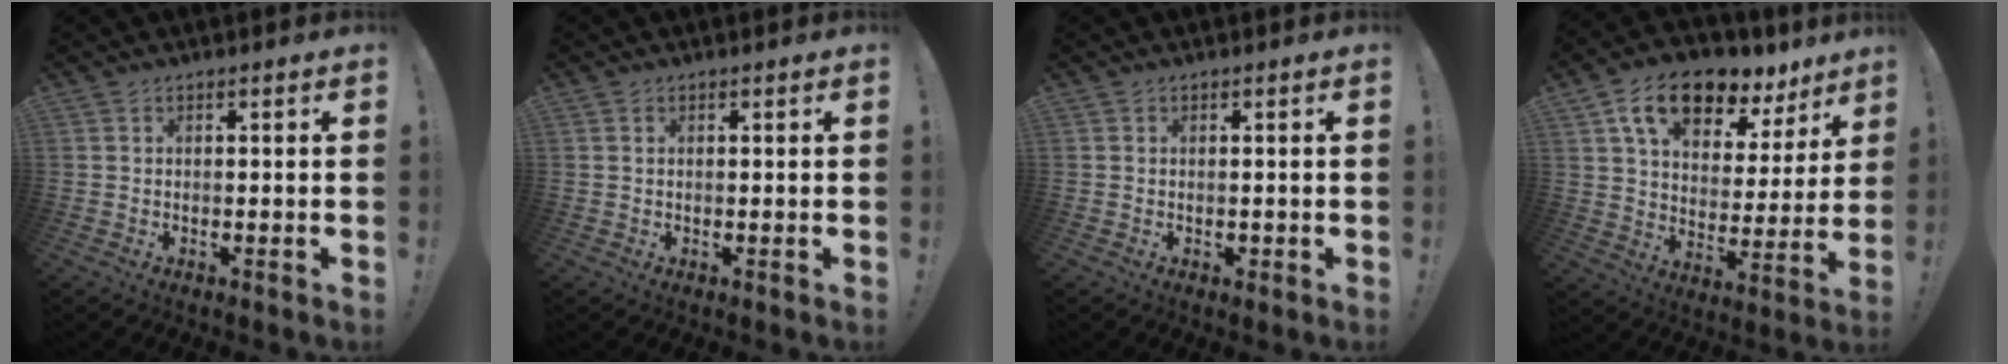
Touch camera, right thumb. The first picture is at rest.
{"total": 0.5, "force": [0.3, 0.3, 0.3], "torque": [-0.008, 0.003, 0.007]}
{"total": 0.8, "force": [-0.1, 0.8, 0.2], "torque": [-0.003, 0.002, -0.001]}
{"total": 15.7, "force": [10.0, 8.3, 8.9], "torque": [-0.151, -0.055, 0.178]}